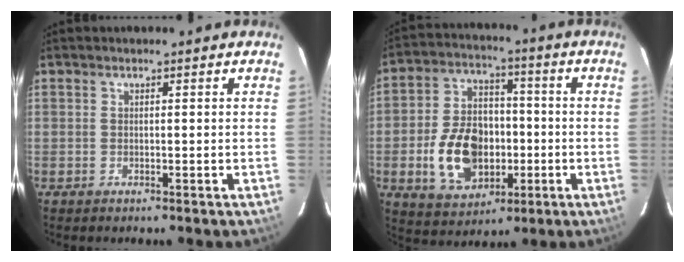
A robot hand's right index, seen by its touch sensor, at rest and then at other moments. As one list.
[{"total": 14.9, "force": [-3.6, 10.3, 10.2], "torque": [-0.219, 0.016, -0.046]}]